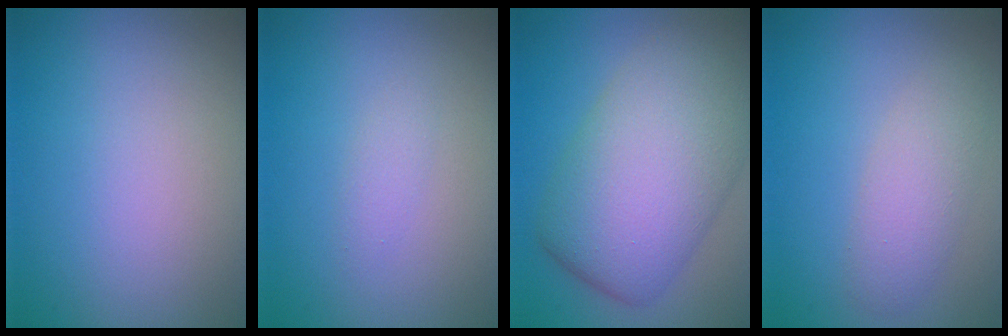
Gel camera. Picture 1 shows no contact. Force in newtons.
{"total": 0.9, "press": 0.9, "slide": 0.0}
{"total": 10.7, "press": 10.7, "slide": 0.4}
{"total": 2.8, "press": 2.7, "slide": 0.3}